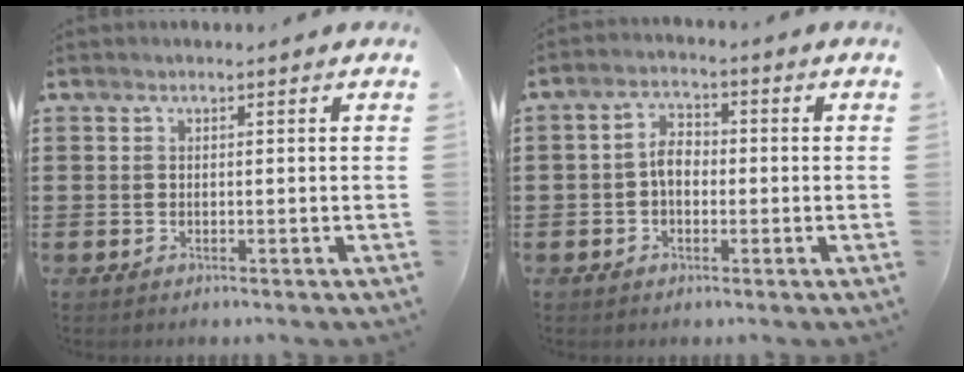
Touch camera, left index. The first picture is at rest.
{"total": 3.9, "force": [-0.4, 2.4, 3.1], "torque": [-0.066, 0.006, -0.012]}